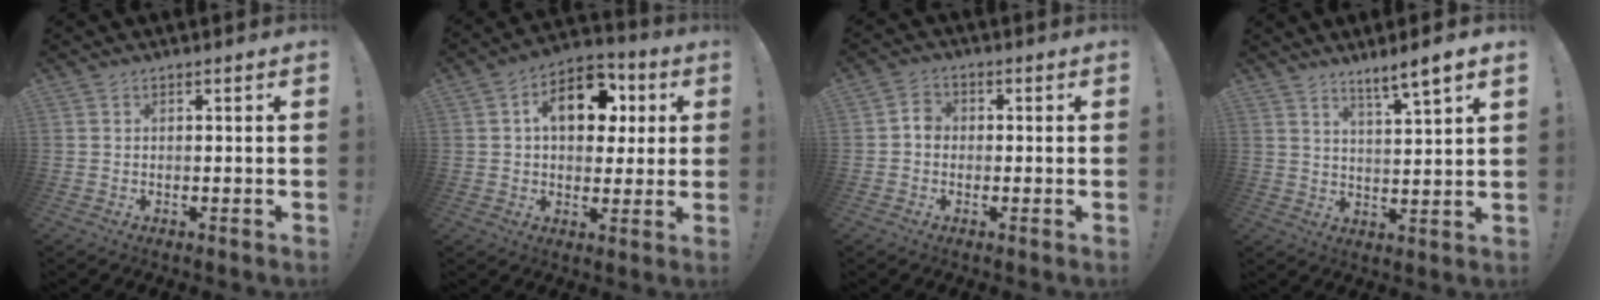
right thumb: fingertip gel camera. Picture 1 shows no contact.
{"total": 14.7, "force": [4.3, 10.0, 9.9], "torque": [-0.131, -0.003, 0.077]}
{"total": 3.7, "force": [-1.0, 3.0, 2.0], "torque": [-0.026, 0.014, -0.018]}
{"total": 6.3, "force": [5.0, -0.3, 4.0], "torque": [-0.054, -0.037, 0.079]}